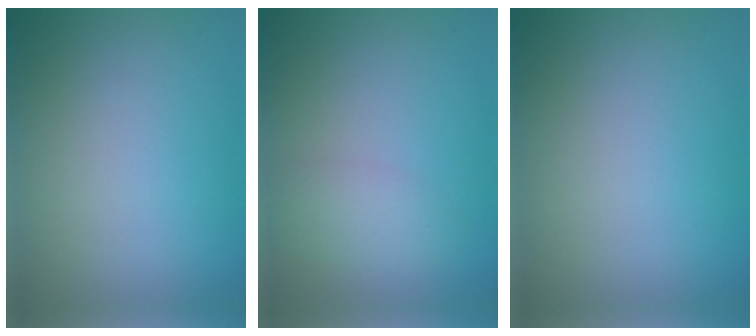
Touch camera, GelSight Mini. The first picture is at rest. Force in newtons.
{"total": 2.3, "press": 2.3, "slide": 0.1}
{"total": 0.0}